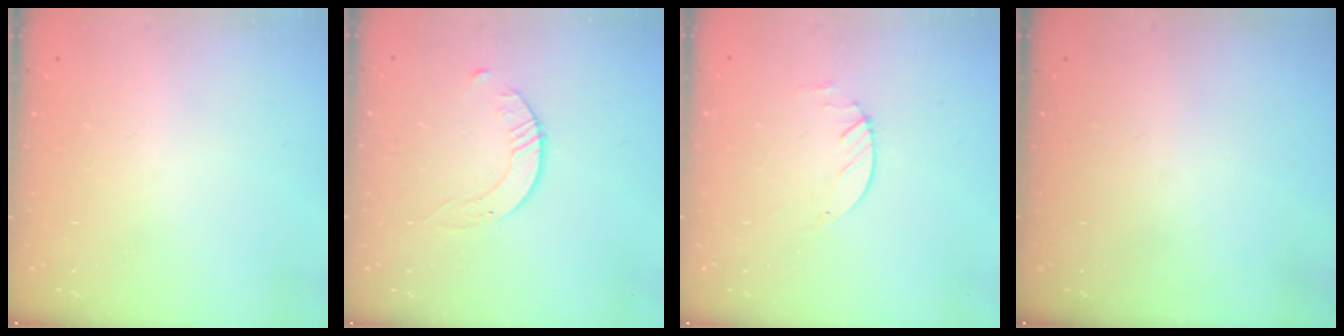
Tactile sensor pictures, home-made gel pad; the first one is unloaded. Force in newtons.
{"total": 2.8, "press": 2.8, "slide": 0.3}
{"total": 1.9, "press": 1.9, "slide": 0.3}
{"total": 0.0}